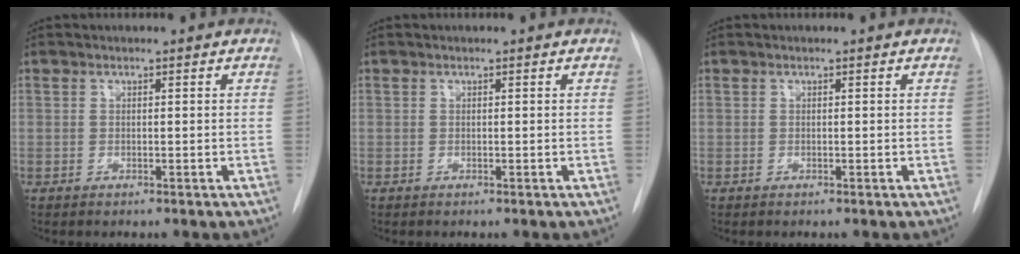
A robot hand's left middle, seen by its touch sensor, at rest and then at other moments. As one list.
[{"total": 0.0}, {"total": 0.0}]